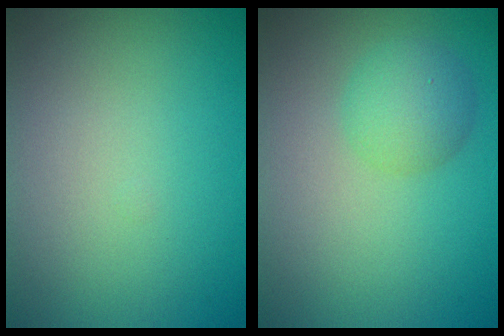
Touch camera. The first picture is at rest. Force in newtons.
{"total": 2.9, "press": 2.9, "slide": 0.1}